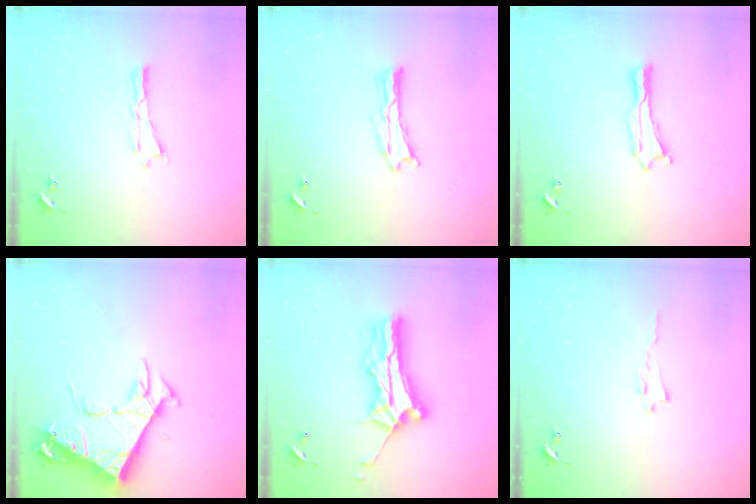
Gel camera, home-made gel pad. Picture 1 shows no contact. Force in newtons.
{"total": 0.0}
{"total": 0.0}
{"total": 7.9, "press": 7.9, "slide": 0.9}
{"total": 11.0, "press": 11.0, "slide": 0.8}
{"total": 0.6, "press": 0.6, "slide": 0.1}